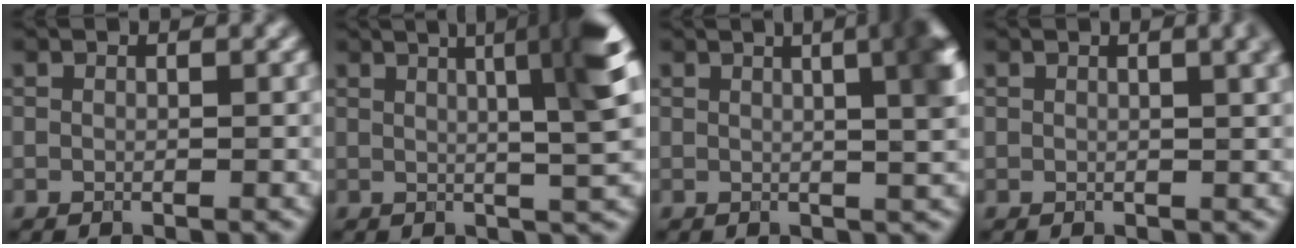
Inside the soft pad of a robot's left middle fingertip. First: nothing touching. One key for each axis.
{"total": 8.4, "fx": 2.4, "fy": 1.6, "fz": 7.8, "tx": -0.075, "ty": 0.023, "tz": 0.029}
{"total": 8.4, "fx": 2.3, "fy": 3.5, "fz": 7.3, "tx": -0.028, "ty": 0.041, "tz": 0.008}
{"total": 3.3, "fx": 1.3, "fy": 1.3, "fz": 2.8, "tx": -0.014, "ty": 0.010, "tz": 0.014}